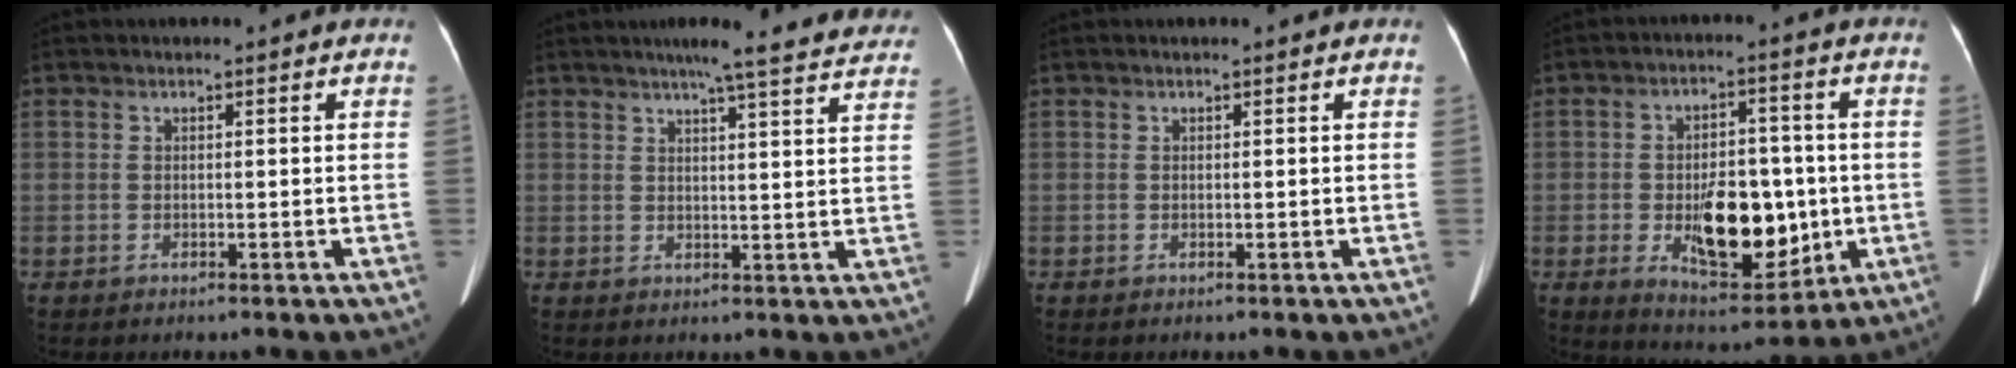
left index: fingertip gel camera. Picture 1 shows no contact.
{"total": 16.8, "force": [15.0, 0.9, 7.5], "torque": [-0.090, -0.012, 0.168]}
{"total": 0.0}
{"total": 12.6, "force": [-2.2, 6.2, 10.8], "torque": [-0.172, -0.004, -0.023]}